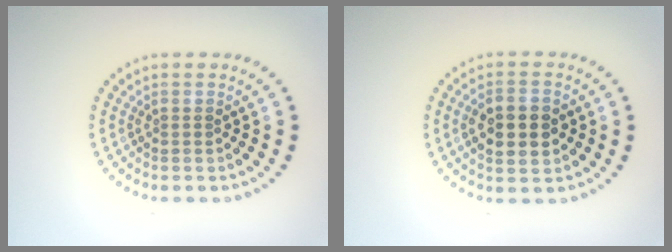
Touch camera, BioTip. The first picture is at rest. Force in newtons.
{"total": 4.4, "press": 4.4, "slide": 0.1}